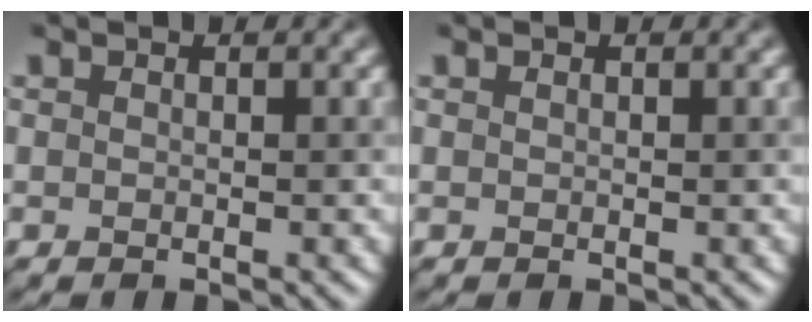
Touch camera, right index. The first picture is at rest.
{"total": 0.0}